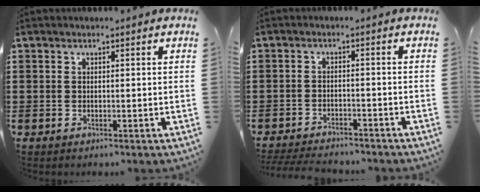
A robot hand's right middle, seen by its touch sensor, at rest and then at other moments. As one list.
[{"total": 3.4, "force": [-3.4, 0.4, 0.5], "torque": [-0.018, -0.003, -0.072]}]